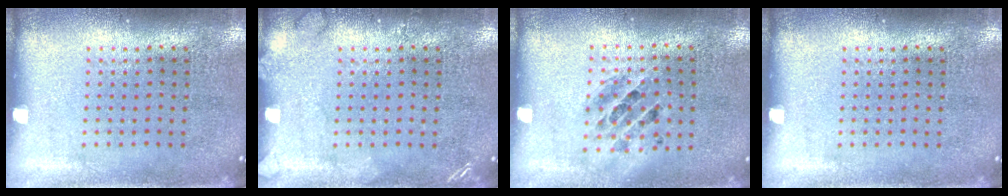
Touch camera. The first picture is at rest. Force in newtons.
{"total": 1.5, "press": 1.5, "slide": 0.2}
{"total": 1.3, "press": 1.2, "slide": 0.5}
{"total": 0.0}